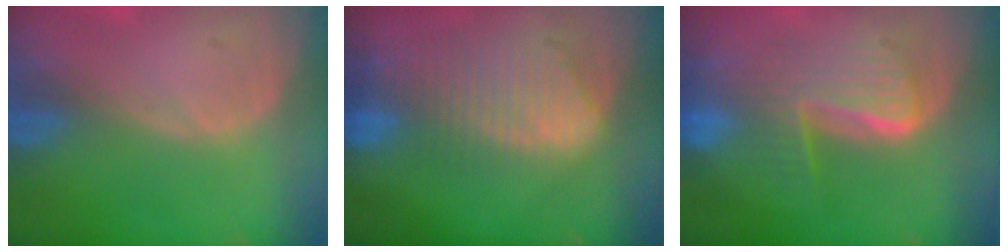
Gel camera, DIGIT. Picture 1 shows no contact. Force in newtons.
{"total": 9.6, "press": 8.3, "slide": 4.8}
{"total": 8.0, "press": 8.0, "slide": 0.5}